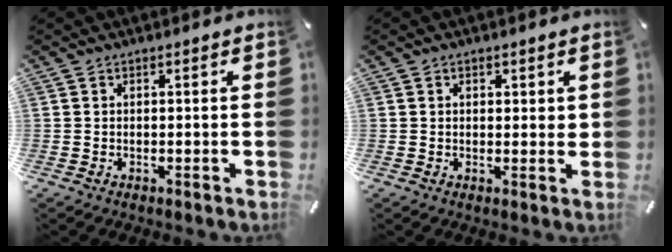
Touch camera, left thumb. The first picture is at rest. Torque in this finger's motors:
{"motor_torque": [0.19, -0.28, 0.14, -0.01, -0.06]}